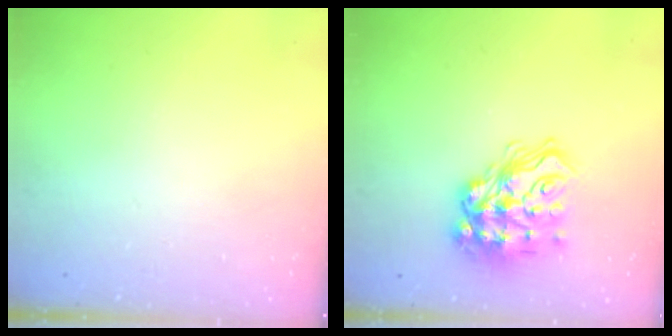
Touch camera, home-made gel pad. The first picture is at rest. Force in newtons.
{"total": 17.2, "press": 17.1, "slide": 1.7}